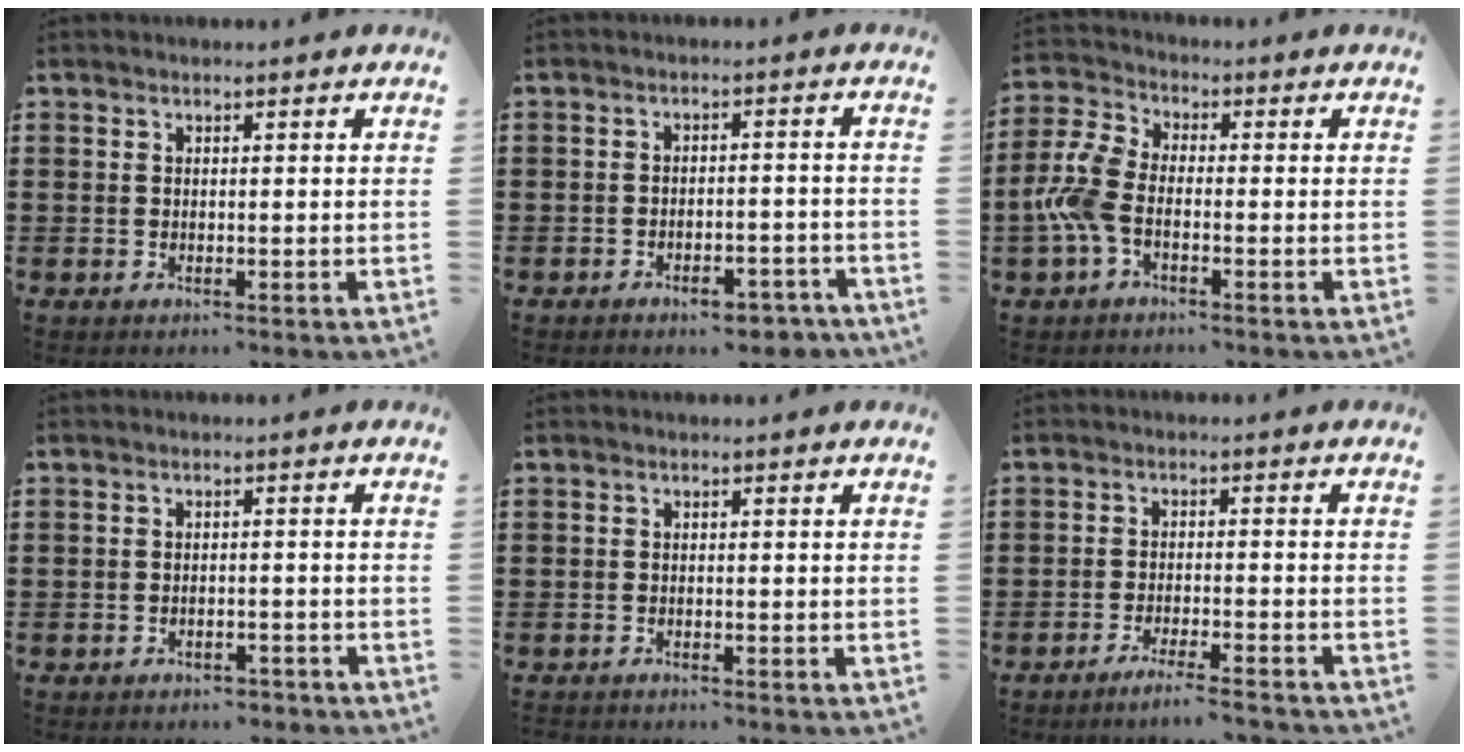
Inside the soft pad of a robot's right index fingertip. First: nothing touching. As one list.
[{"total": 4.6, "force": [-3.9, 1.2, 2.1], "torque": [-0.030, 0.005, -0.072]}, {"total": 7.1, "force": [-2.5, 3.7, 5.6], "torque": [-0.151, -0.009, -0.055]}, {"total": 1.8, "force": [-1.7, 0.4, 0.2], "torque": [-0.010, 0.001, -0.037]}, {"total": 0.7, "force": [-0.7, 0.0, -0.1], "torque": [0.000, 0.002, -0.016]}, {"total": 3.4, "force": [-3.1, -0.4, 1.3], "torque": [-0.022, -0.001, -0.059]}]